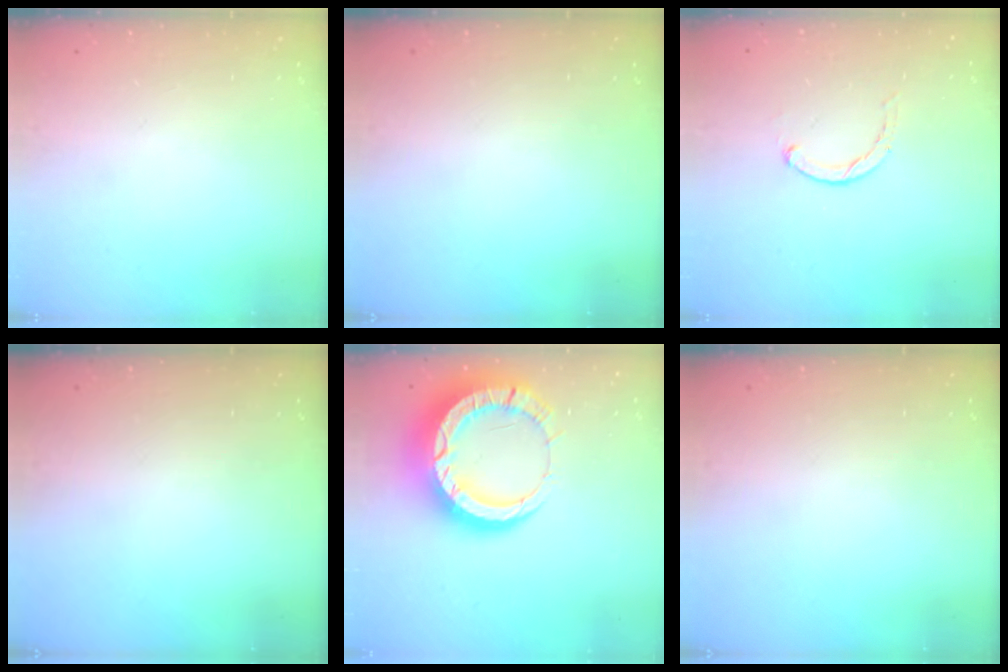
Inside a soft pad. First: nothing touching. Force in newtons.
{"total": 0.0}
{"total": 0.6, "press": 0.6, "slide": 0.2}
{"total": 0.0}
{"total": 18.7, "press": 18.6, "slide": 1.9}
{"total": 0.0}